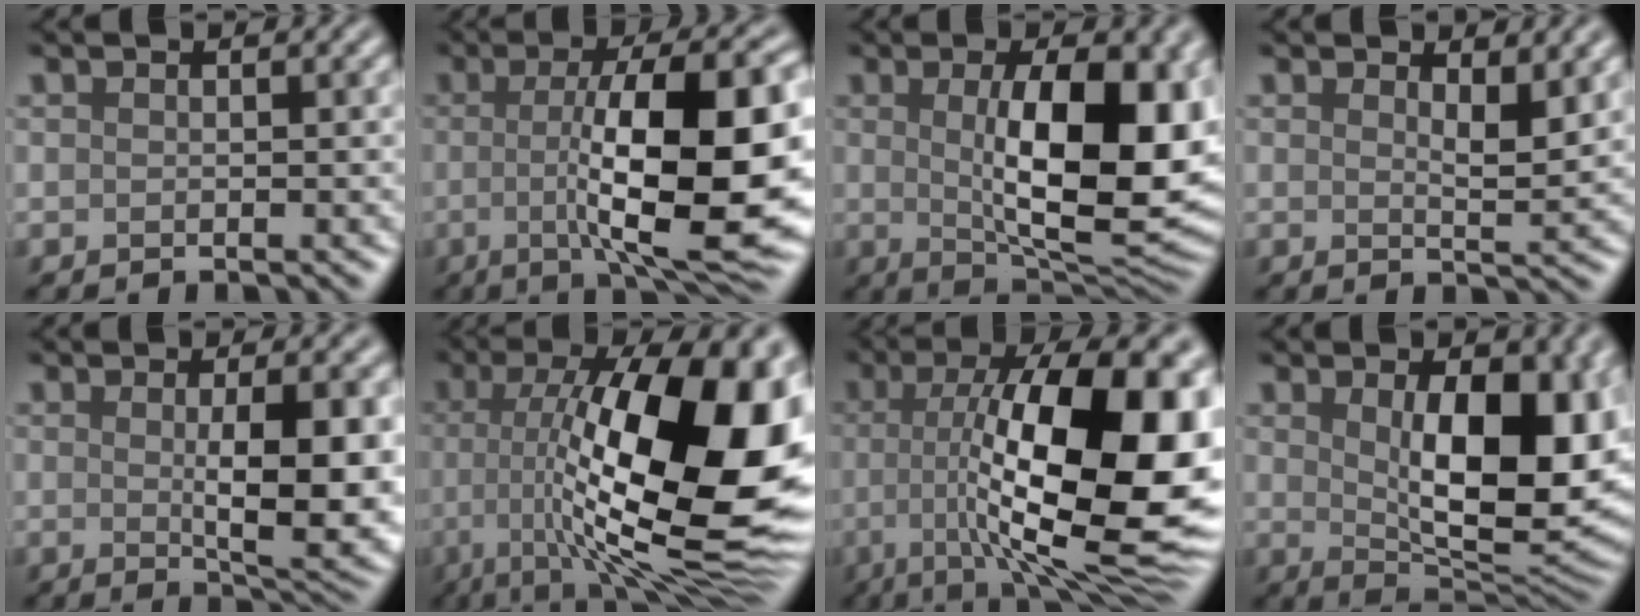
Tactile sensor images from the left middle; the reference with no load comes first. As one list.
[{"total": 13.9, "force": [-0.8, 3.7, 13.4], "torque": [-0.182, -0.009, -0.016]}, {"total": 12.6, "force": [1.1, 4.4, 11.8], "torque": [-0.162, -0.008, 0.022]}, {"total": 2.5, "force": [1.4, 0.6, 2.0], "torque": [-0.027, -0.007, 0.023]}, {"total": 7.6, "force": [0.0, 1.9, 7.3], "torque": [-0.106, -0.008, 0.007]}, {"total": 17.9, "force": [0.2, 6.6, 16.6], "torque": [-0.236, 0.013, 0.006]}, {"total": 16.1, "force": [-0.5, 5.1, 15.3], "torque": [-0.210, 0.012, -0.012]}, {"total": 11.6, "force": [1.5, 5.2, 10.3], "torque": [-0.143, -0.011, 0.032]}]